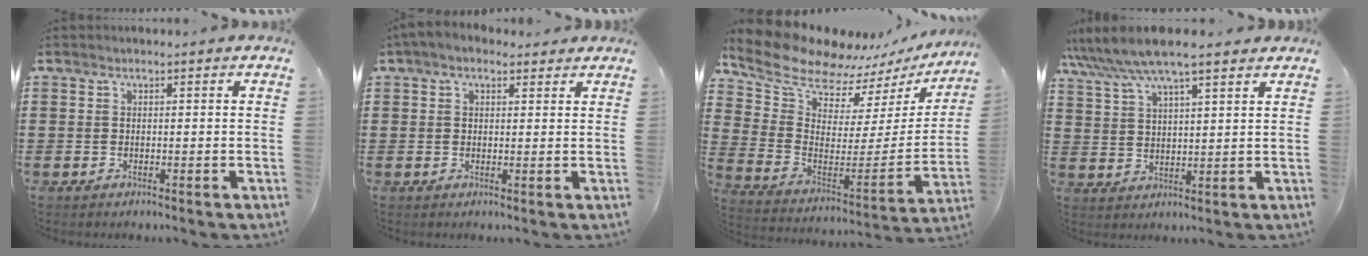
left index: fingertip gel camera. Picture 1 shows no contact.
{"total": 2.7, "force": [1.8, 1.5, 1.3], "torque": [-0.032, 0.009, 0.033]}
{"total": 9.9, "force": [9.0, 3.2, 2.5], "torque": [-0.095, -0.071, 0.157]}
{"total": 7.4, "force": [6.0, 1.1, 4.1], "torque": [-0.096, -0.015, 0.106]}